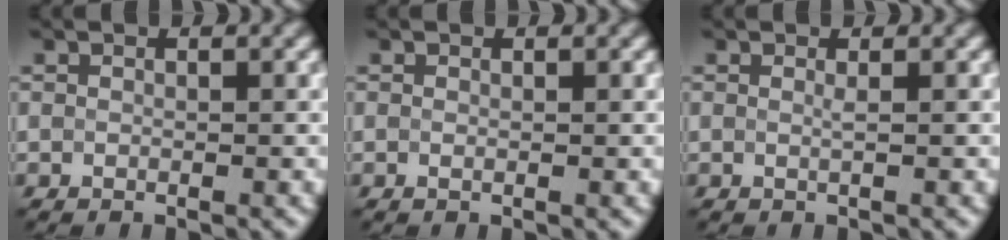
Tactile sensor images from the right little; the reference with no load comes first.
{"total": 0.0}
{"total": 0.0}